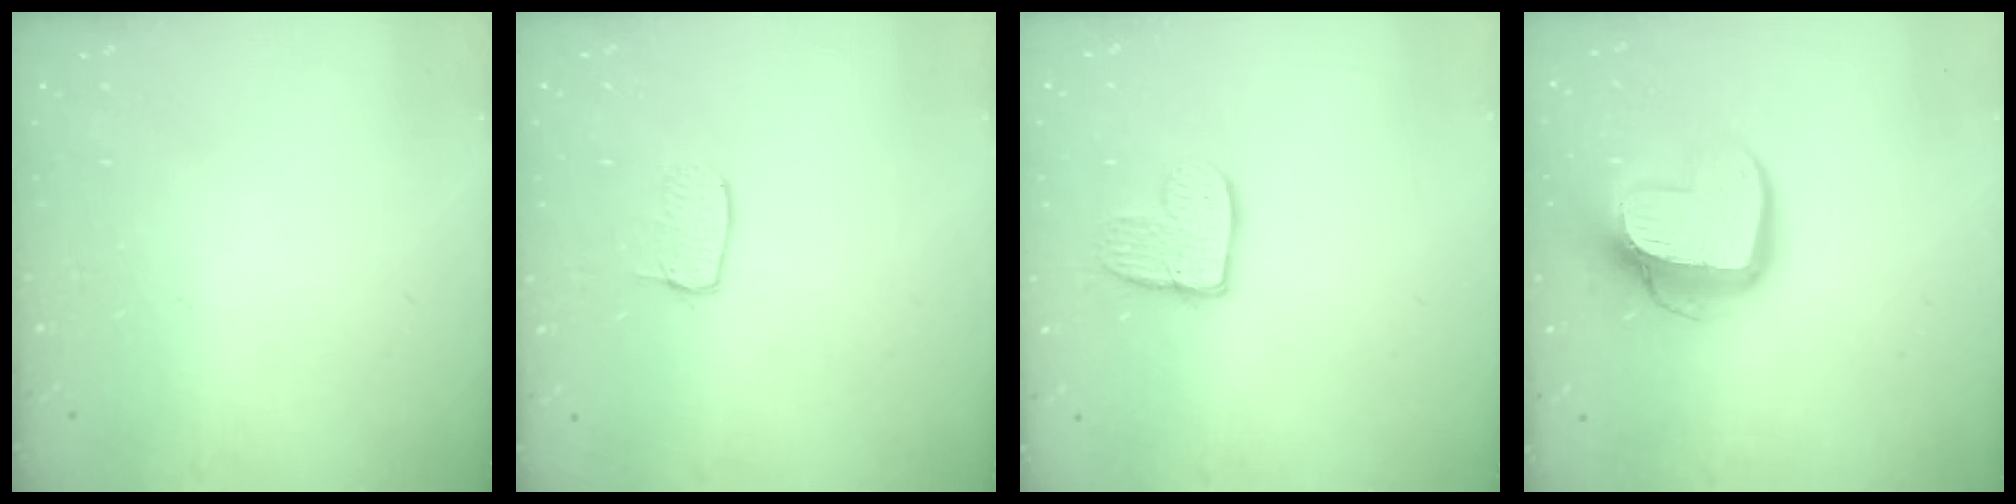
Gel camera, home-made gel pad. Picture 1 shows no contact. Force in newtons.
{"total": 6.3, "press": 6.3, "slide": 0.2}
{"total": 8.9, "press": 8.9, "slide": 0.4}
{"total": 14.1, "press": 14.0, "slide": 1.2}